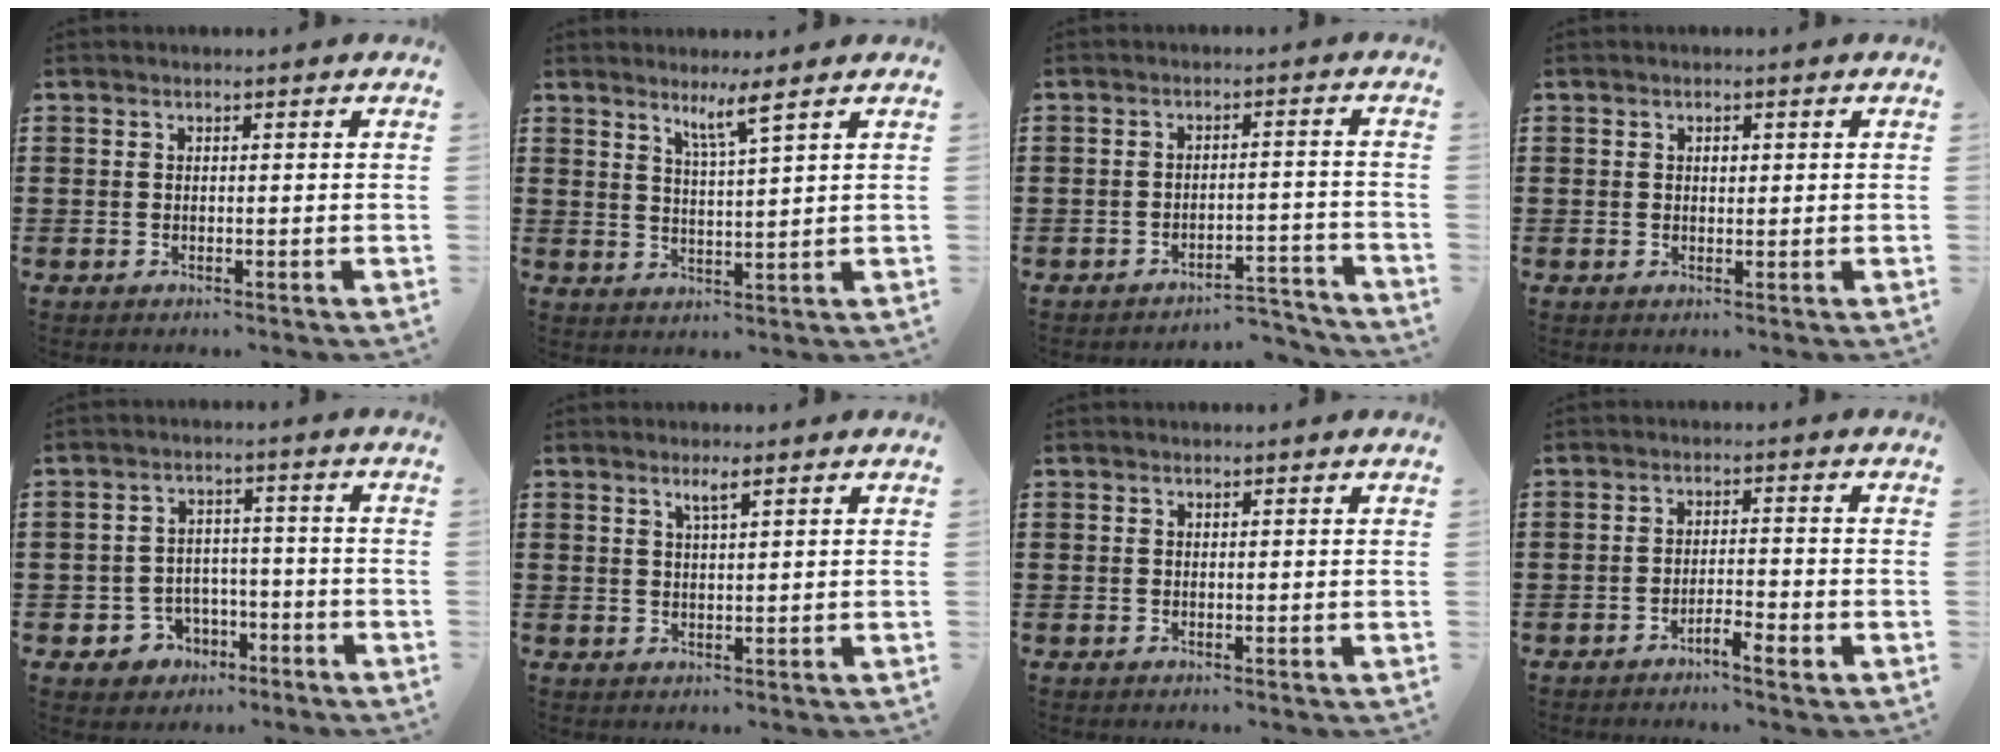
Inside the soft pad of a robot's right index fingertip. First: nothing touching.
{"total": 3.8, "force": [2.9, -0.3, 2.5], "torque": [-0.055, -0.001, 0.050]}
{"total": 4.0, "force": [-3.8, 0.3, 1.0], "torque": [-0.021, 0.001, -0.078]}
{"total": 1.1, "force": [0.3, 0.7, 0.8], "torque": [-0.018, 0.004, 0.006]}
{"total": 4.2, "force": [-2.6, 3.1, 0.9], "torque": [-0.033, 0.009, -0.053]}
{"total": 2.0, "force": [1.3, 0.1, 1.5], "torque": [-0.031, 0.000, 0.021]}
{"total": 0.0}
{"total": 2.6, "force": [-2.1, 0.3, 1.5], "torque": [-0.027, 0.005, -0.039]}